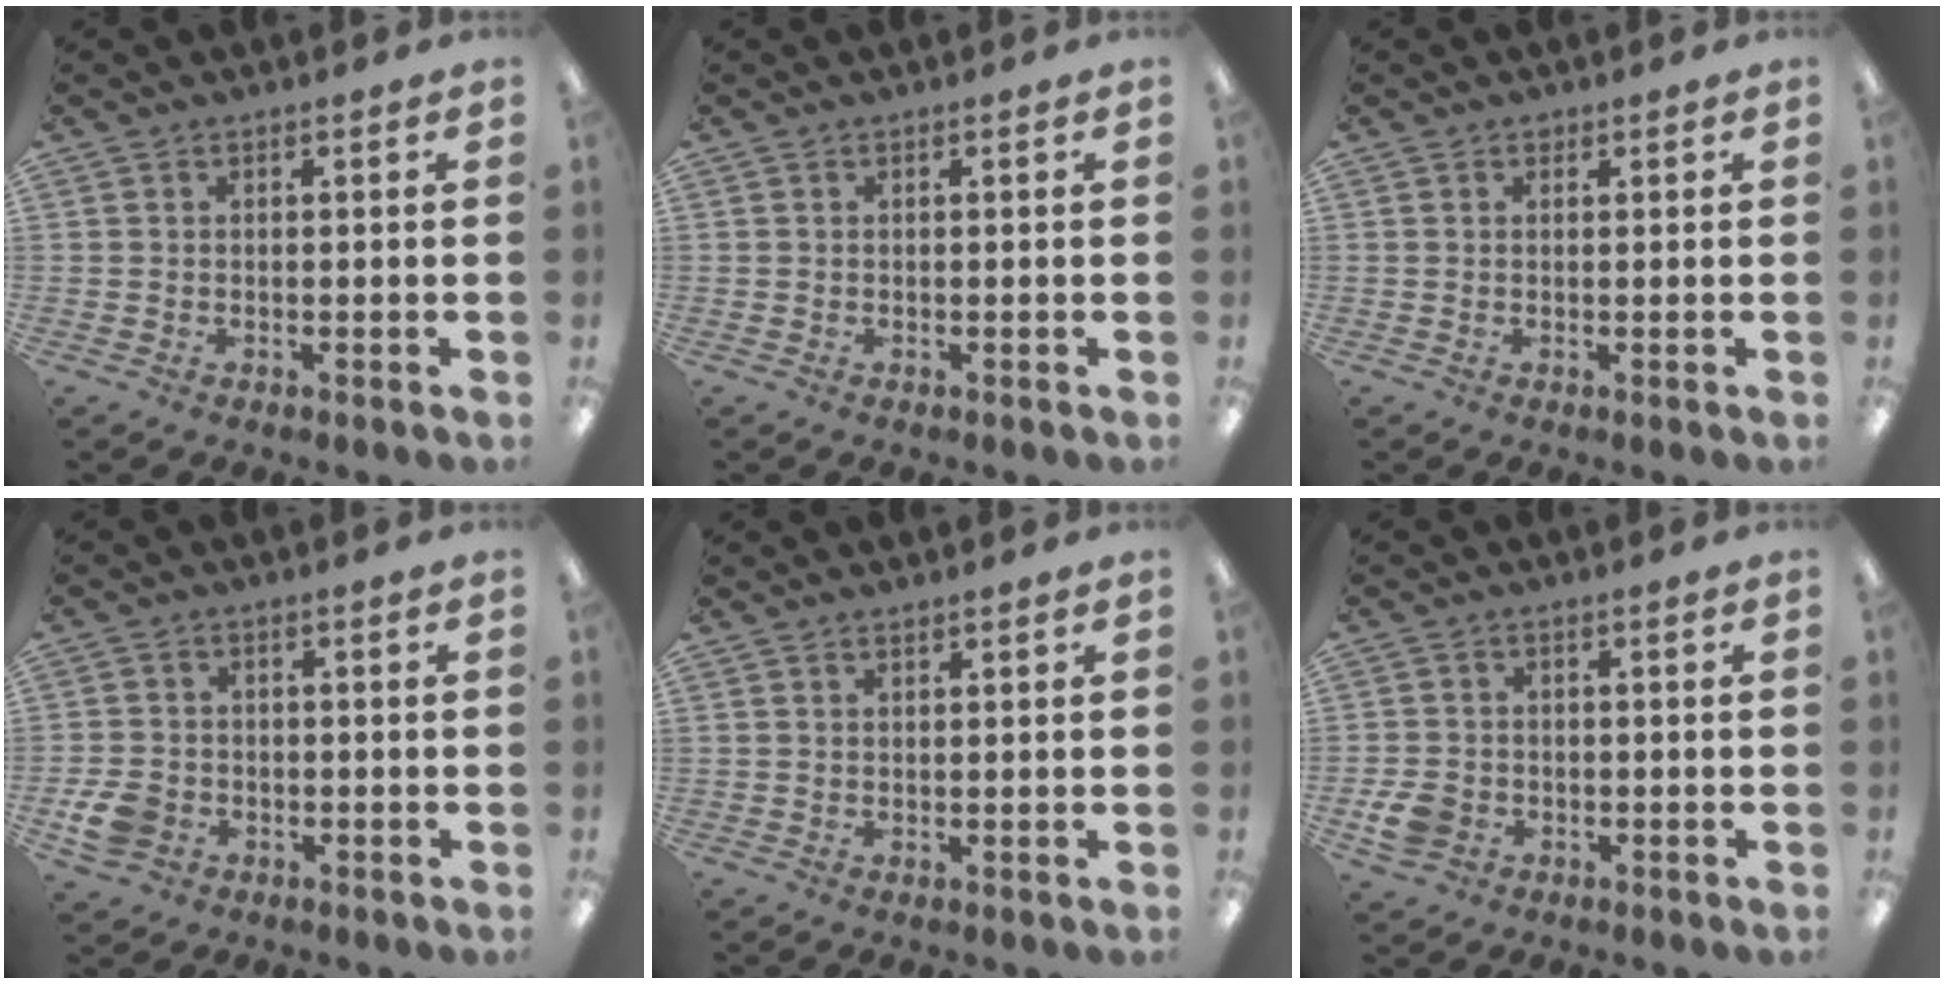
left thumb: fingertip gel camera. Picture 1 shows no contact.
{"total": 0.0}
{"total": 0.8, "force": [0.6, 0.5, 0.1], "torque": [0.005, -0.002, 0.010]}
{"total": 5.9, "force": [-2.1, 4.7, 2.9], "torque": [-0.063, 0.006, -0.040]}
{"total": 0.9, "force": [0.8, 0.2, 0.3], "torque": [-0.007, 0.000, 0.015]}
{"total": 5.2, "force": [-1.7, 4.1, 2.6], "torque": [-0.051, 0.003, -0.033]}